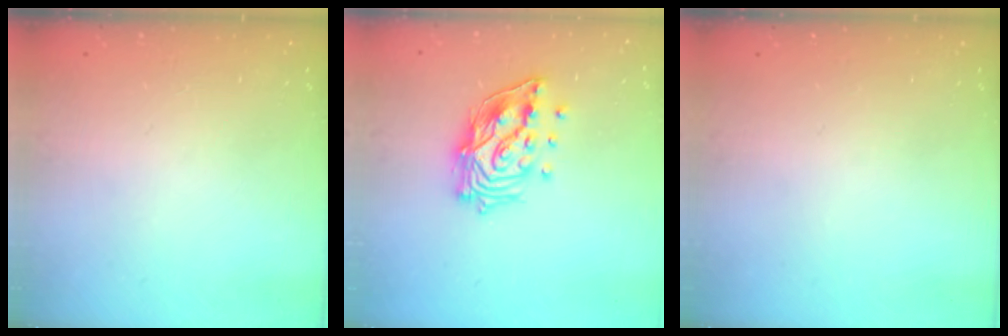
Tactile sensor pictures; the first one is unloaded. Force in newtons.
{"total": 16.0, "press": 15.9, "slide": 2.0}
{"total": 0.0}